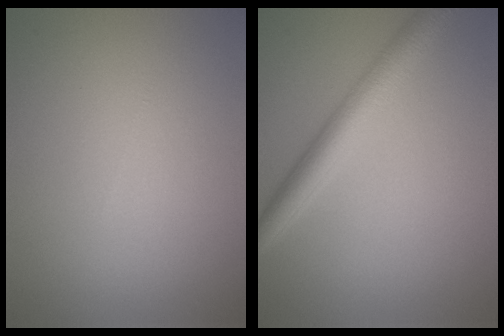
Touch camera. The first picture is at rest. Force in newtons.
{"total": 4.2, "press": 4.2, "slide": 0.1}